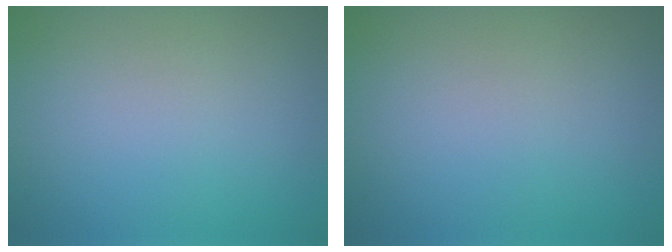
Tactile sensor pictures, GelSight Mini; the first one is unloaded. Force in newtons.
{"total": 0.0}